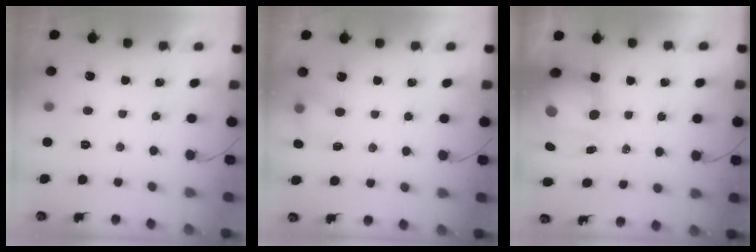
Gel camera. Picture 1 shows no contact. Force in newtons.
{"total": 4.3, "press": 4.1, "slide": 1.2}
{"total": 11.2, "press": 10.9, "slide": 2.5}